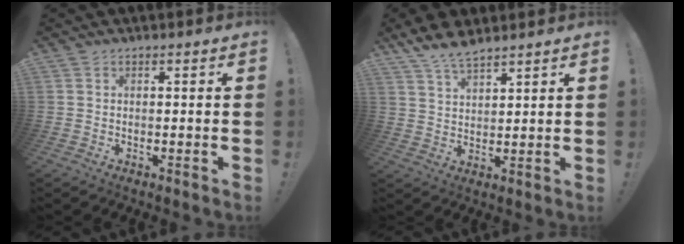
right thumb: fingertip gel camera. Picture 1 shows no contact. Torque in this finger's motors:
{"motor_torque": [-0.28, 1.07, 1.03, 1.06, 0.16]}